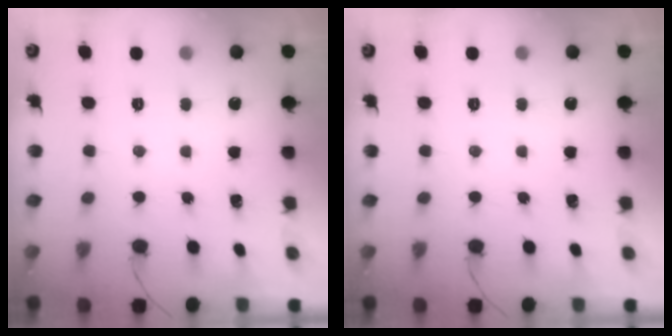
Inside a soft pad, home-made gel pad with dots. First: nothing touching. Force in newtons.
{"total": 0.0}